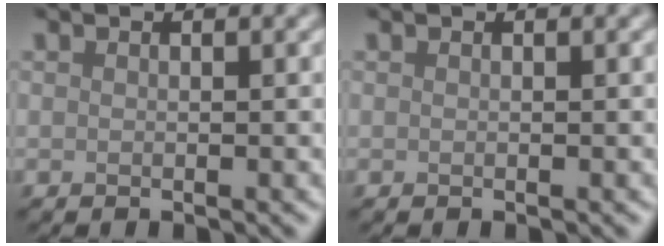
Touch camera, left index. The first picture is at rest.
{"total": 0.0}